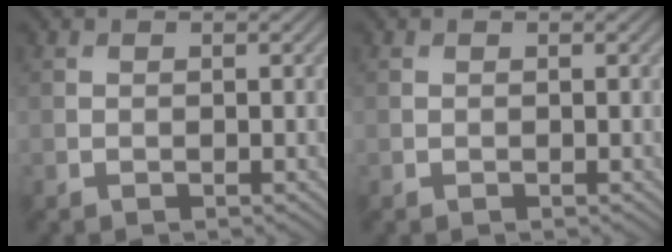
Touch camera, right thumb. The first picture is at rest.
{"total": 0.0}